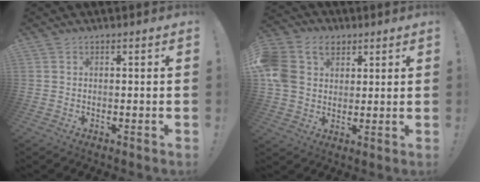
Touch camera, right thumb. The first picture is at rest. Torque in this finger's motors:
{"motor_torque": [2.44, 2.56, 0.78, 0.59, 0.60]}